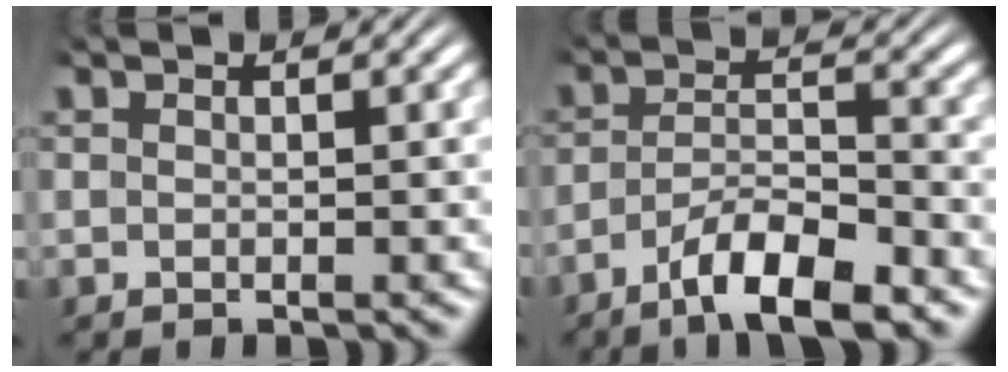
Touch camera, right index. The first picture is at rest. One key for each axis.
{"total": 5.9, "fx": -3.8, "fy": 2.1, "fz": 4.0, "tx": -0.046, "ty": 0.005, "tz": -0.068}